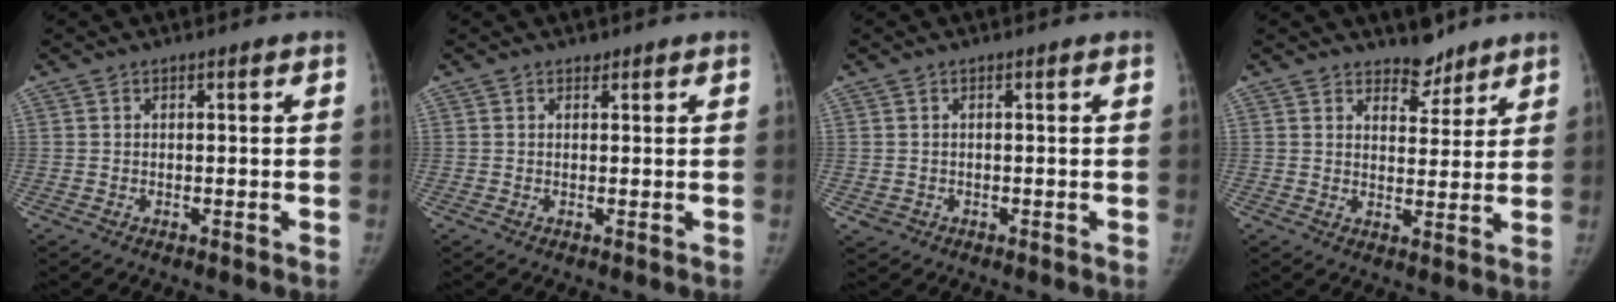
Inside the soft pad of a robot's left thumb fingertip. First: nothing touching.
{"total": 0.6, "force": [0.5, 0.4, 0.0], "torque": [0.003, -0.004, 0.006]}
{"total": 1.2, "force": [-0.3, 1.2, 0.2], "torque": [-0.003, 0.002, 0.001]}
{"total": 4.8, "force": [4.1, 2.4, 1.0], "torque": [0.015, -0.032, 0.064]}